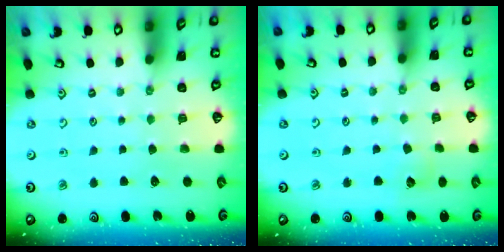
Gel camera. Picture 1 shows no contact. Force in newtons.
{"total": 3.3, "press": 3.3, "slide": 0.3}